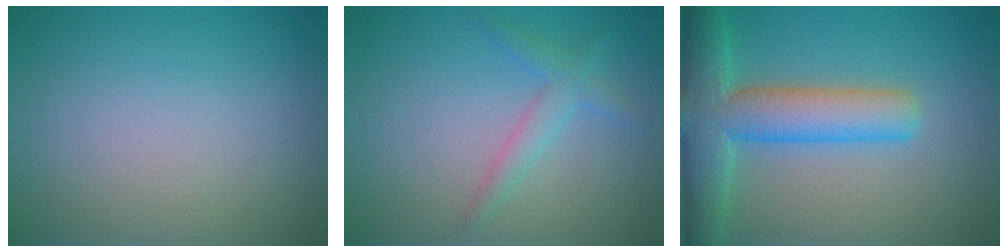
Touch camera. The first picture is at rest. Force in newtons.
{"total": 2.1, "press": 2.1, "slide": 0.0}
{"total": 7.7, "press": 7.7, "slide": 0.4}